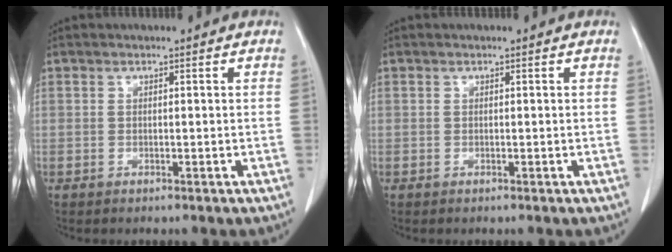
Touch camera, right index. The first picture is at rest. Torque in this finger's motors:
{"motor_torque": [0.00, 0.00, 0.00, 0.00]}